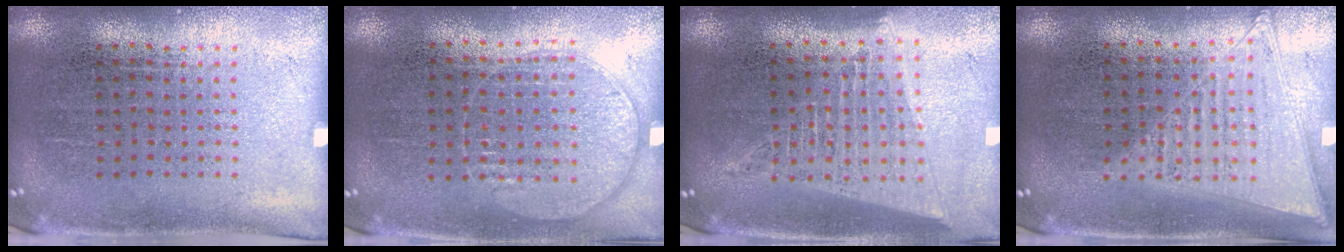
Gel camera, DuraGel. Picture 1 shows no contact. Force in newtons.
{"total": 1.0, "press": 0.9, "slide": 0.4}
{"total": 1.8, "press": 1.6, "slide": 0.8}
{"total": 1.2, "press": 1.2, "slide": 0.2}